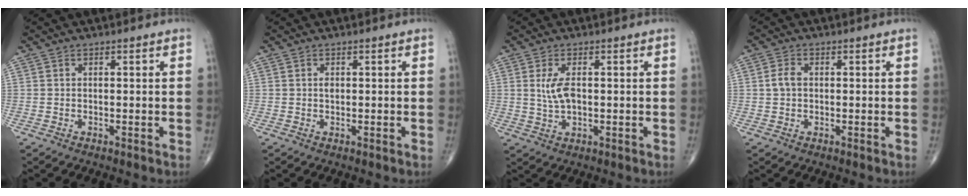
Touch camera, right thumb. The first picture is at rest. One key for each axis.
{"total": 1.0, "fx": 0.2, "fy": 0.6, "fz": 0.7, "tx": -0.012, "ty": 0.001, "tz": 0.003}
{"total": 4.8, "fx": 0.5, "fy": 2.3, "fz": 4.2, "tx": -0.087, "ty": -0.004, "tz": 0.013}
{"total": 2.8, "fx": 0.2, "fy": 2.0, "fz": 1.9, "tx": -0.039, "ty": 0.008, "tz": 0.002}